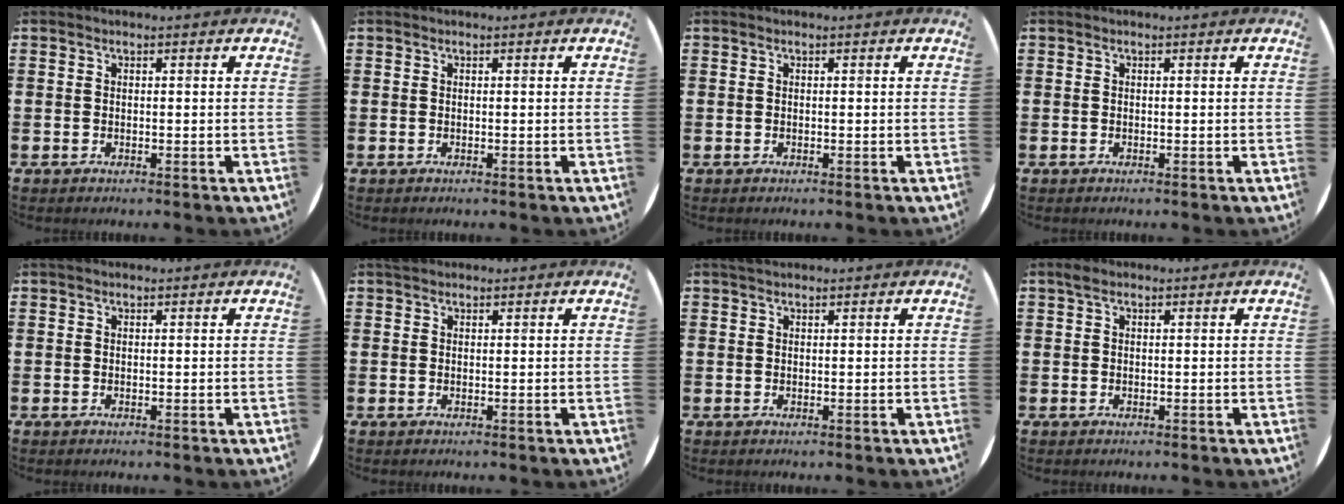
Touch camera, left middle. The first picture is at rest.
{"total": 0.0}
{"total": 0.0}
{"total": 0.0}
{"total": 0.0}
{"total": 0.8, "force": [0.8, 0.3, 0.0], "torque": [0.005, -0.002, 0.014]}
{"total": 0.9, "force": [0.8, 0.2, 0.2], "torque": [-0.005, 0.002, 0.016]}
{"total": 0.9, "force": [0.6, 0.5, 0.5], "torque": [-0.003, 0.001, 0.009]}